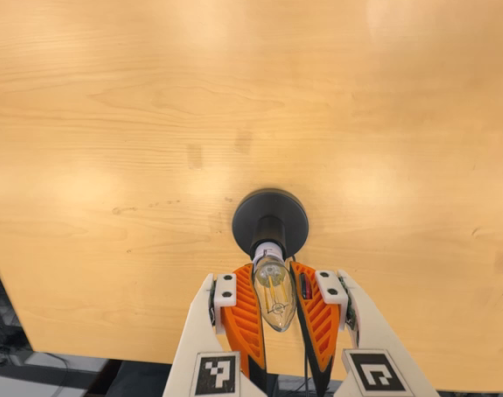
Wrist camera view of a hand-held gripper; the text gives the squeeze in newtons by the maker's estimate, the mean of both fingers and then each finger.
{"total": 22.7, "left": 22.3, "right": 23.0}